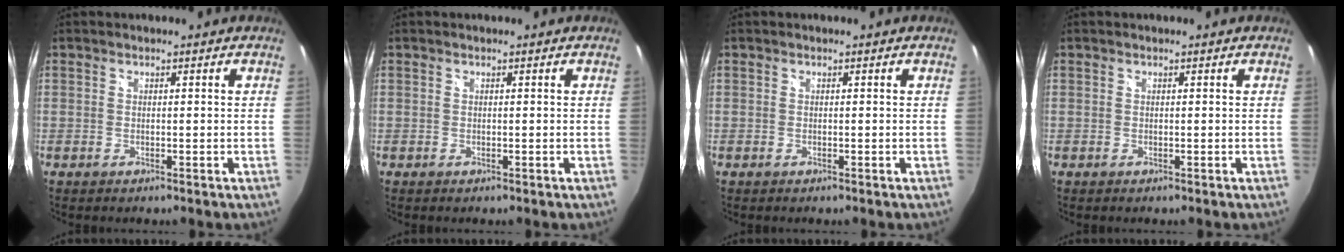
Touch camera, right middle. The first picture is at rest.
{"total": 0.0}
{"total": 0.0}
{"total": 0.0}